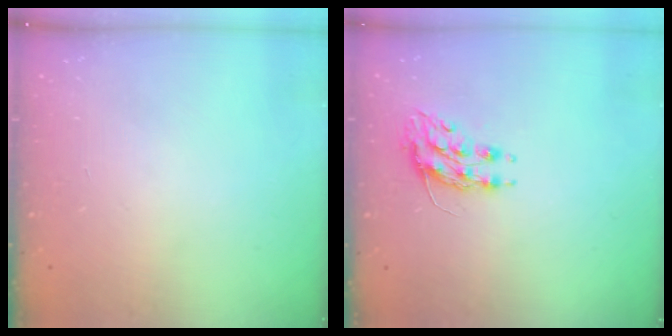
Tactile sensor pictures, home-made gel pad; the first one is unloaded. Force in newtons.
{"total": 8.1, "press": 8.1, "slide": 0.7}